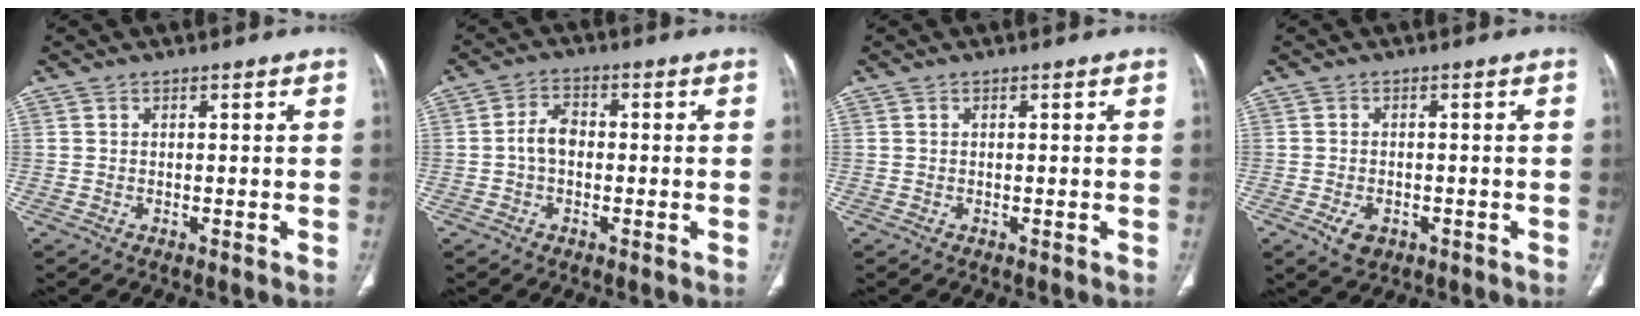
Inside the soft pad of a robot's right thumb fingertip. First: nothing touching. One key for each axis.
{"total": 4.5, "fx": -0.6, "fy": 3.1, "fz": 3.2, "tx": -0.051, "ty": 0.017, "tz": -0.017}
{"total": 0.0}
{"total": 3.7, "fx": -1.6, "fy": 2.5, "fz": 2.2, "tx": -0.034, "ty": 0.004, "tz": -0.019}